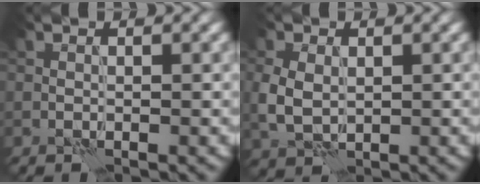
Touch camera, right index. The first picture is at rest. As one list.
[{"total": 3.3, "force": [0.4, 2.5, 2.1], "torque": [-0.055, -0.002, 0.007]}]